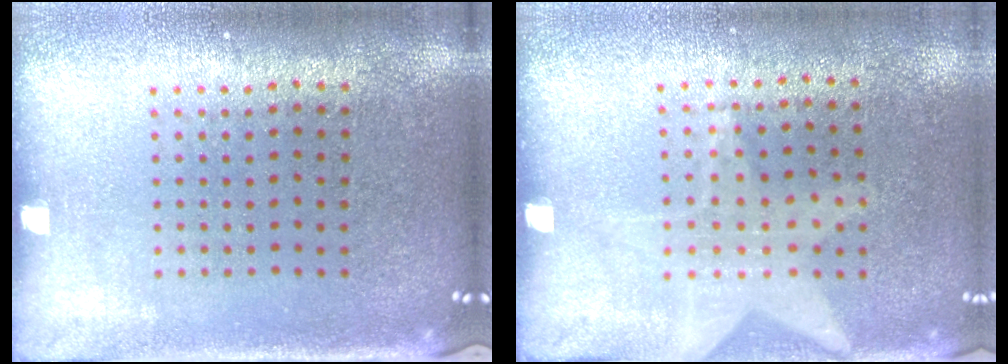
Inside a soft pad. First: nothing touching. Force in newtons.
{"total": 1.1, "press": 1.0, "slide": 0.5}